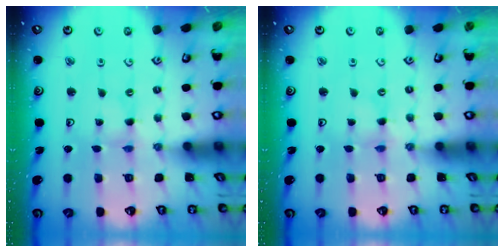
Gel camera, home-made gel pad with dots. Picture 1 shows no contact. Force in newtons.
{"total": 0.0}